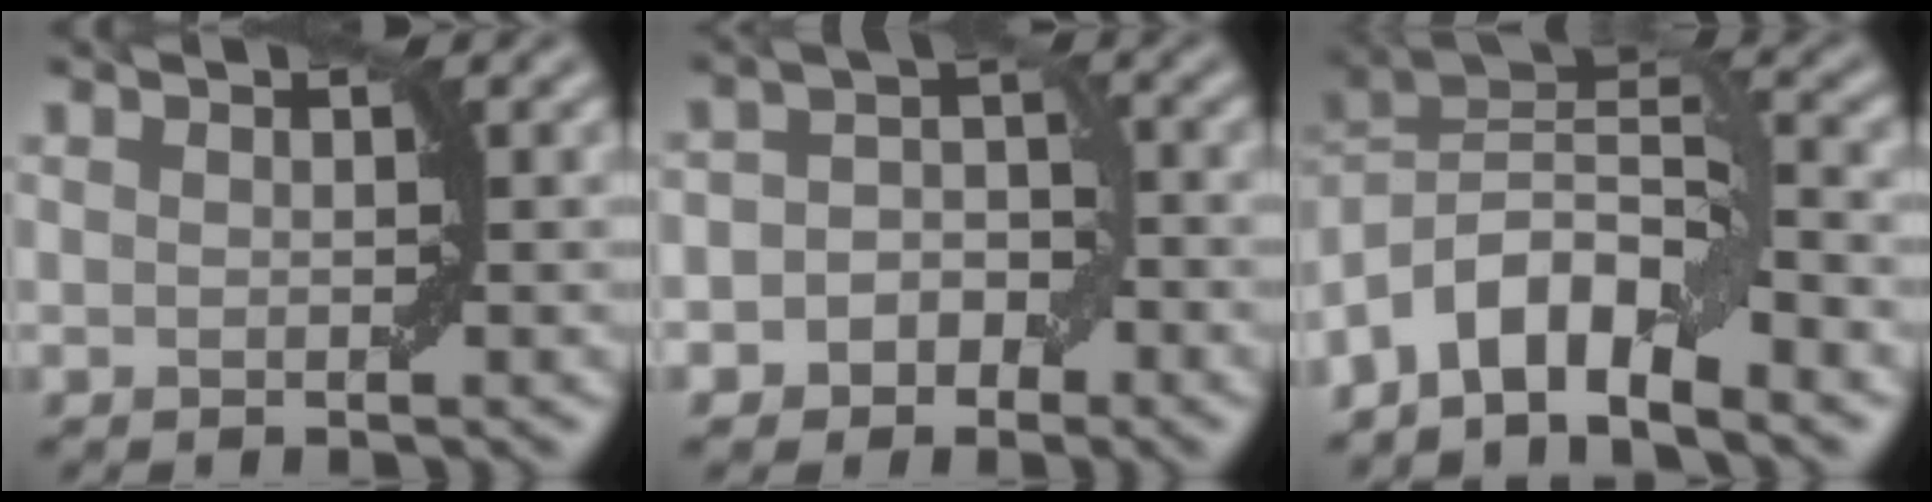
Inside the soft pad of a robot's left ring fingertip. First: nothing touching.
{"total": 3.6, "force": [-1.6, 2.9, 1.5], "torque": [0.011, 0.007, -0.035]}
{"total": 7.6, "force": [-4.1, 2.8, 5.7], "torque": [-0.092, 0.015, -0.091]}